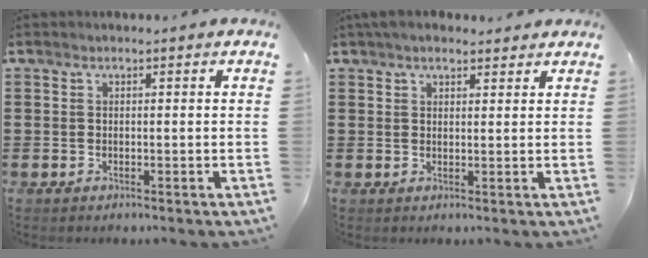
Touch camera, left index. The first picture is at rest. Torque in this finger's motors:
{"motor_torque": [0.94, -1.20, 0.07, 0.06]}